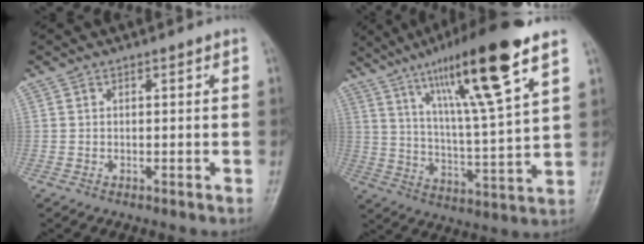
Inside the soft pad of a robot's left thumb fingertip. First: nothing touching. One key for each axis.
{"total": 19.8, "fx": 11.6, "fy": 2.0, "fz": 16.0, "tx": -0.259, "ty": -0.043, "tz": 0.196}